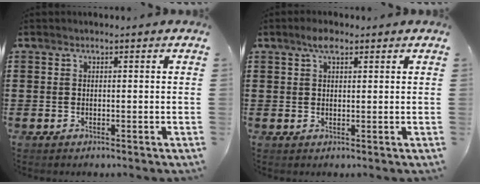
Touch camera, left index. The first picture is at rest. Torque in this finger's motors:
{"motor_torque": [0.63, -0.26, 0.28, 0.06]}